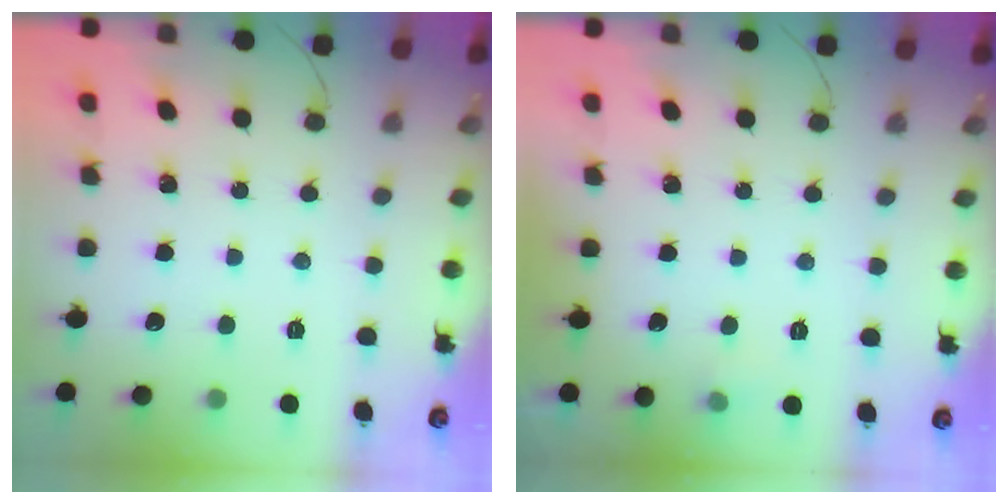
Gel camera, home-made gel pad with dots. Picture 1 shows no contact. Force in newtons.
{"total": 3.4, "press": 3.2, "slide": 1.1}